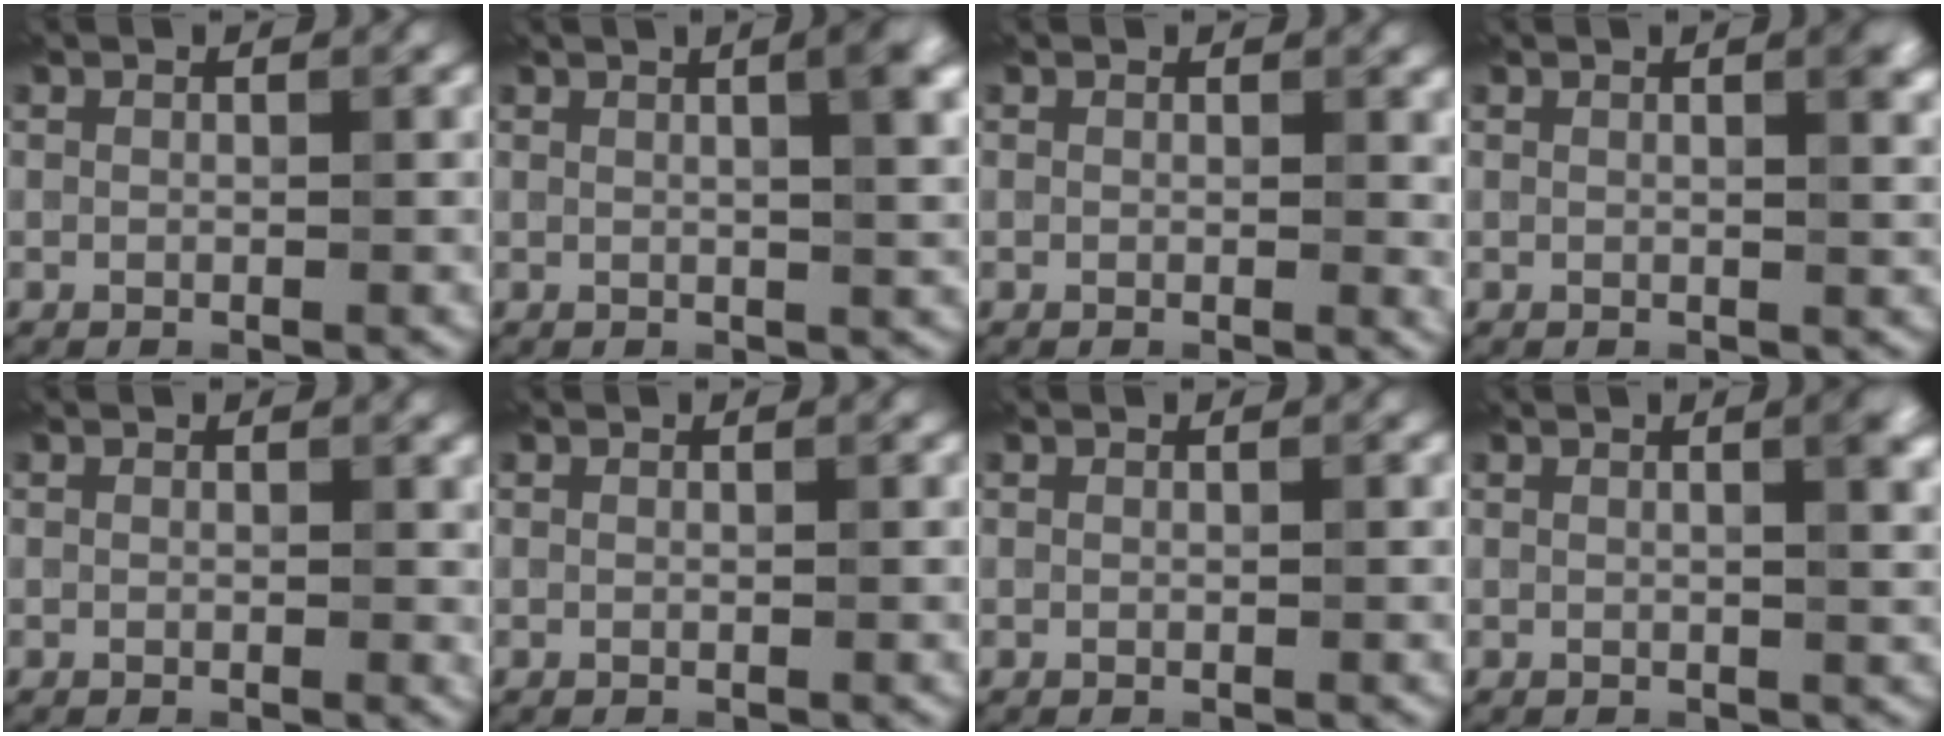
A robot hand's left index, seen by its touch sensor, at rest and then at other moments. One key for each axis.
{"total": 5.9, "fx": 1.9, "fy": 2.2, "fz": 5.1, "tx": -0.033, "ty": 0.029, "tz": 0.001}
{"total": 1.1, "fx": 0.4, "fy": 0.5, "fz": 0.9, "tx": -0.007, "ty": -0.002, "tz": 0.004}
{"total": 2.8, "fx": 1.0, "fy": 0.9, "fz": 2.4, "tx": -0.019, "ty": 0.006, "tz": 0.013}
{"total": 0.6, "fx": 0.2, "fy": 0.3, "fz": 0.5, "tx": -0.006, "ty": -0.002, "tz": 0.002}
{"total": 0.0}
{"total": 0.0}
{"total": 4.1, "fx": 1.2, "fy": 1.7, "fz": 3.6, "tx": -0.023, "ty": 0.019, "tz": 0.003}